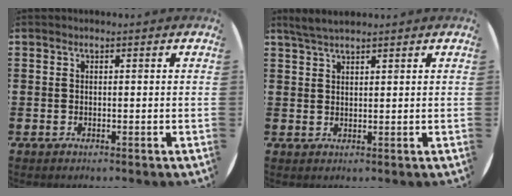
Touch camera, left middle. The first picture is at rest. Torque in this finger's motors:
{"motor_torque": [0.18, -0.14, 0.03, 0.02]}